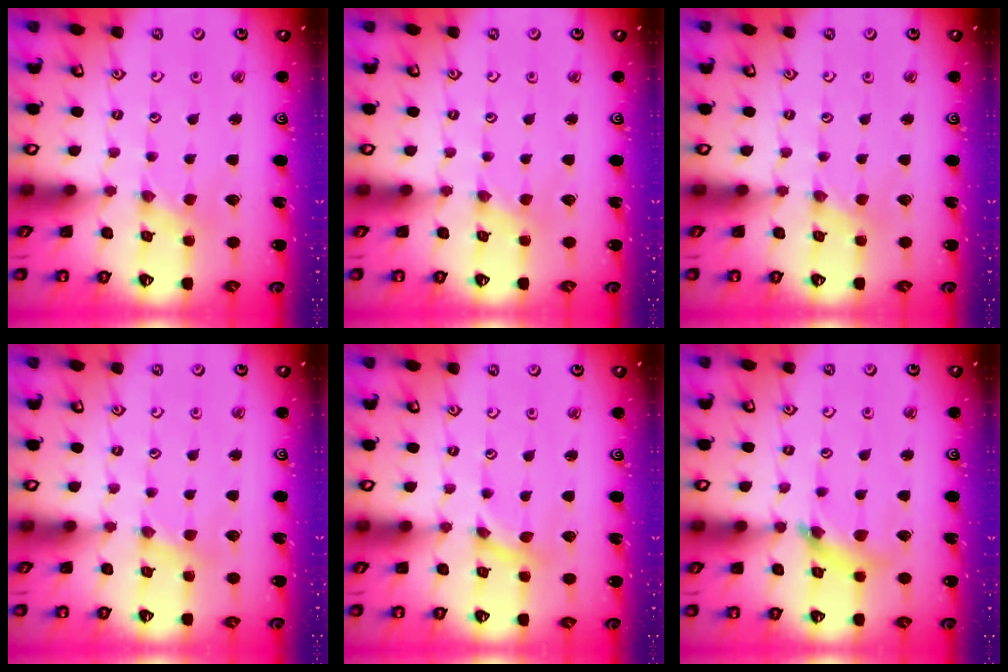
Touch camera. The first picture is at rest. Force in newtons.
{"total": 0.0}
{"total": 0.0}
{"total": 2.9, "press": 2.8, "slide": 0.6}
{"total": 0.0}
{"total": 9.4, "press": 9.4, "slide": 1.2}